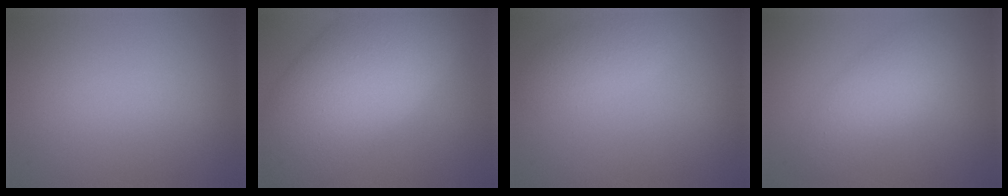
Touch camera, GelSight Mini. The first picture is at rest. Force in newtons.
{"total": 14.5, "press": 14.5, "slide": 0.6}
{"total": 2.7, "press": 2.7, "slide": 0.2}
{"total": 4.4, "press": 4.4, "slide": 0.2}